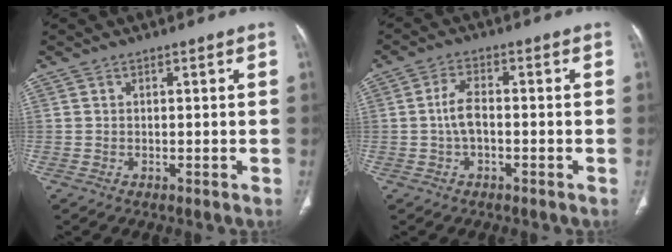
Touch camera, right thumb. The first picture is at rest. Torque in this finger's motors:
{"motor_torque": [-0.04, -0.29, 0.97, -0.38, 0.14]}